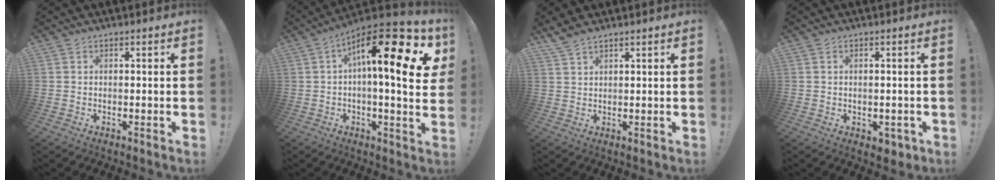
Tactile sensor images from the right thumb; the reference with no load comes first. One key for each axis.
{"total": 18.7, "fx": 5.9, "fy": 4.8, "fz": 17.1, "tx": -0.264, "ty": -0.032, "tz": 0.086}
{"total": 3.2, "fx": 2.7, "fy": 0.6, "fz": 1.7, "tx": -0.044, "ty": -0.008, "tz": 0.053}
{"total": 2.4, "fx": -0.4, "fy": 1.7, "fz": 1.7, "tx": -0.022, "ty": 0.006, "tz": -0.004}